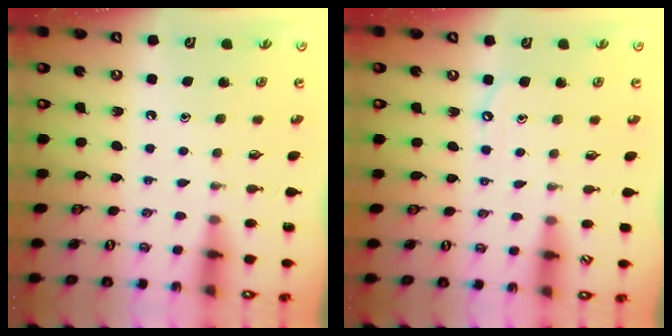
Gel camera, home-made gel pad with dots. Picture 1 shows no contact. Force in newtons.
{"total": 3.6, "press": 3.6, "slide": 0.3}